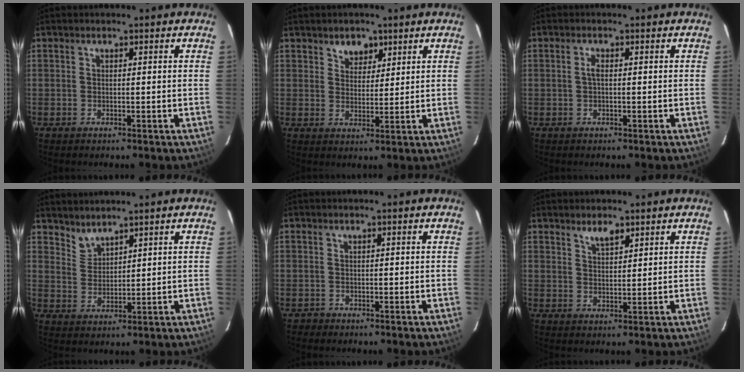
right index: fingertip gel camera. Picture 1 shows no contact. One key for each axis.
{"total": 4.0, "fx": 2.6, "fy": 2.7, "fz": 1.5, "tx": -0.015, "ty": 0.002, "tz": 0.044}
{"total": 1.1, "fx": 0.0, "fy": 0.3, "fz": 1.1, "tx": -0.022, "ty": 0.004, "tz": -0.003}
{"total": 3.6, "fx": 3.5, "fy": 0.7, "fz": 0.8, "tx": -0.014, "ty": 0.000, "tz": 0.070}
{"total": 0.8, "fx": -0.6, "fy": 0.4, "fz": -0.2, "tx": 0.002, "ty": 0.003, "tz": -0.012}
{"total": 3.1, "fx": 2.3, "fy": 1.1, "fz": 1.8, "tx": -0.030, "ty": 0.004, "tz": 0.042}